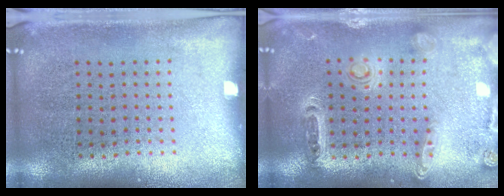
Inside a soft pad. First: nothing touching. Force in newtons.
{"total": 1.3, "press": 1.3, "slide": 0.2}